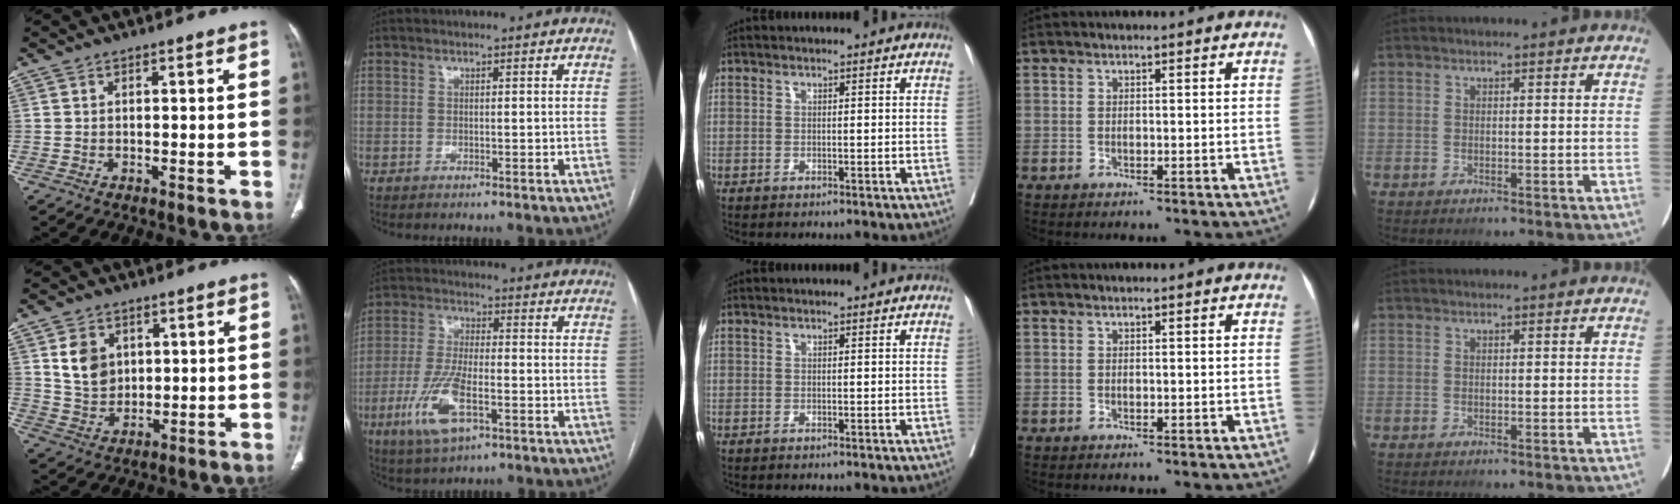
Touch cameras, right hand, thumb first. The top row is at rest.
{"thumb": {"total": 8.7, "force": [2.6, 6.8, 4.8], "torque": [-0.060, -0.016, 0.061]}, "index": {"total": 10.4, "force": [-4.2, 3.0, 9.0], "torque": [-0.198, -0.011, -0.075]}}